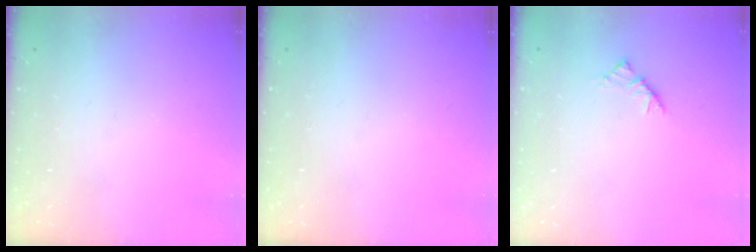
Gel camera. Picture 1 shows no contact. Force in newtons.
{"total": 0.0}
{"total": 2.9, "press": 2.8, "slide": 0.7}